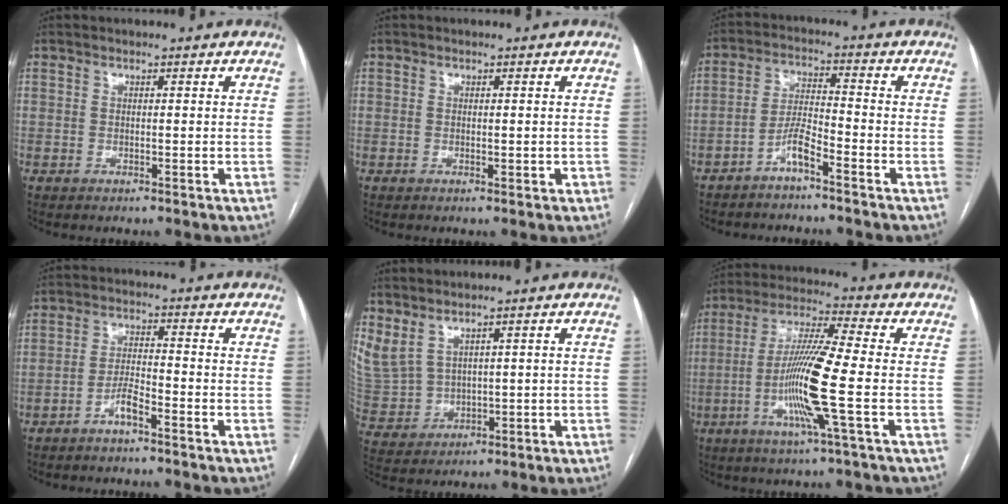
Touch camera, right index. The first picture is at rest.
{"total": 1.1, "force": [-0.2, 0.6, 0.9], "torque": [-0.011, 0.000, 0.002]}
{"total": 4.7, "force": [-3.4, 0.4, 3.2], "torque": [-0.070, 0.006, -0.070]}
{"total": 3.4, "force": [-2.4, 0.3, 2.3], "torque": [-0.046, 0.005, -0.047]}
{"total": 10.7, "force": [5.6, 7.2, 5.6], "torque": [-0.167, 0.011, 0.148]}
{"total": 12.3, "force": [-2.9, -1.0, 11.9], "torque": [-0.233, -0.009, -0.064]}